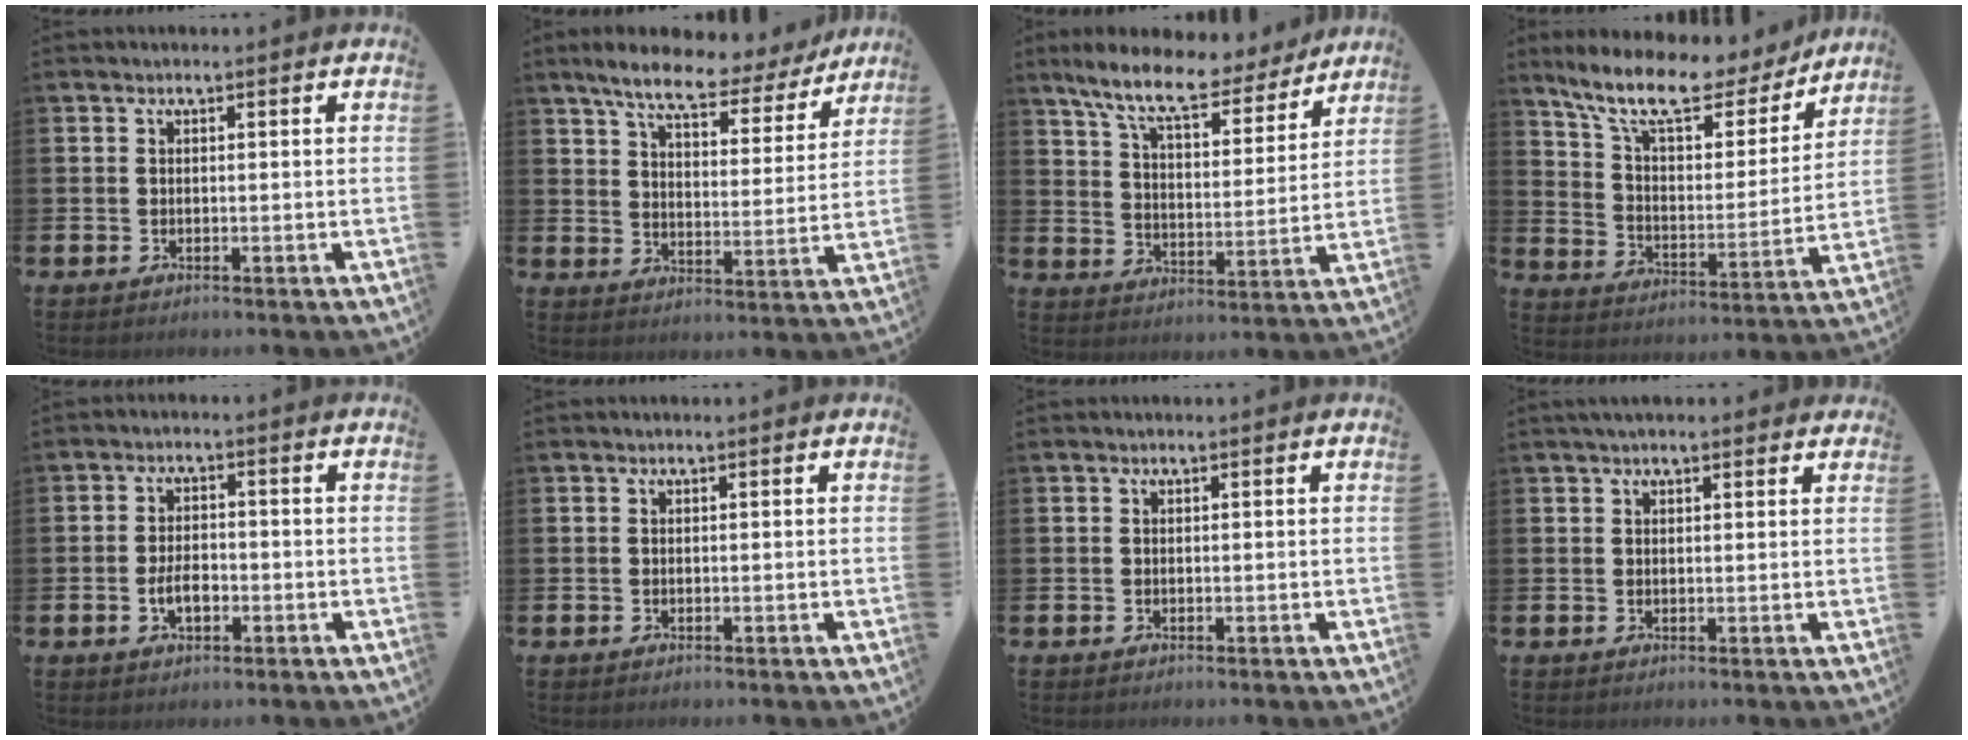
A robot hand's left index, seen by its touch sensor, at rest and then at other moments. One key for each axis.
{"total": 8.3, "fx": 7.3, "fy": 2.0, "fz": 3.5, "tx": -0.084, "ty": -0.038, "tz": 0.123}
{"total": 10.6, "fx": 9.2, "fy": 2.5, "fz": 4.8, "tx": -0.122, "ty": -0.044, "tz": 0.160}
{"total": 12.6, "fx": 10.4, "fy": 3.7, "fz": 6.0, "tx": -0.145, "ty": -0.061, "tz": 0.178}
{"total": 3.3, "fx": -0.9, "fy": 1.9, "fz": 2.6, "tx": -0.037, "ty": 0.001, "tz": -0.019}
{"total": 0.0}
{"total": 0.0}
{"total": 2.0, "fx": 1.8, "fy": 0.5, "fz": 0.7, "tx": -0.013, "ty": 0.000, "tz": 0.031}